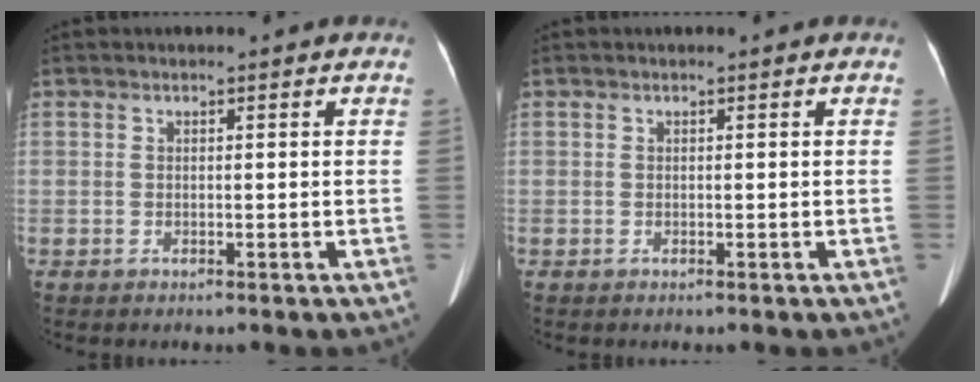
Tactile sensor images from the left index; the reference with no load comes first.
{"total": 0.0}